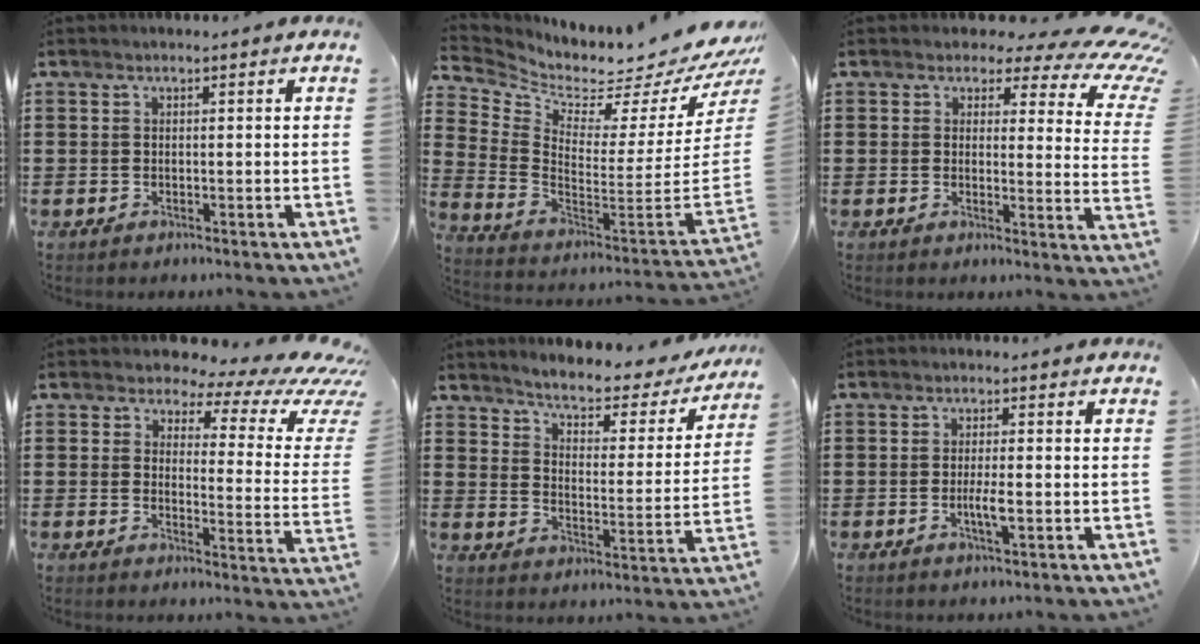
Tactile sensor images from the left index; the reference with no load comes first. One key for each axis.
{"total": 1.9, "fx": 1.3, "fy": 0.9, "fz": 1.1, "tx": -0.035, "ty": -0.056, "tz": 0.006}
{"total": 5.1, "fx": 3.5, "fy": 2.5, "fz": 2.8, "tx": -0.050, "ty": -0.019, "tz": 0.053}
{"total": 5.1, "fx": 3.5, "fy": 2.2, "fz": 3.0, "tx": -0.063, "ty": -0.024, "tz": 0.053}
{"total": 3.8, "fx": 3.5, "fy": 0.5, "fz": 1.3, "tx": -0.047, "ty": -0.028, "tz": 0.049}
{"total": 2.9, "fx": -0.7, "fy": 0.4, "fz": 2.8, "tx": -0.050, "ty": -0.001, "tz": -0.011}